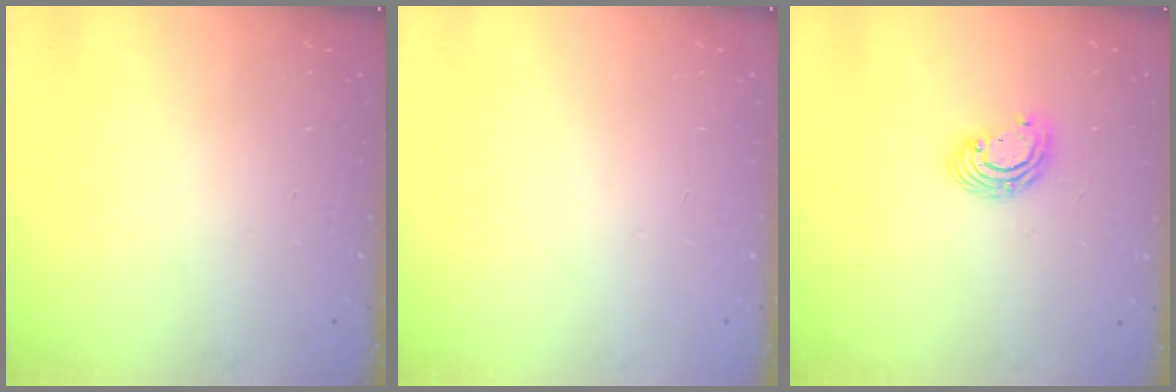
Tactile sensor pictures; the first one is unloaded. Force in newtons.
{"total": 0.0}
{"total": 6.5, "press": 6.5, "slide": 0.2}